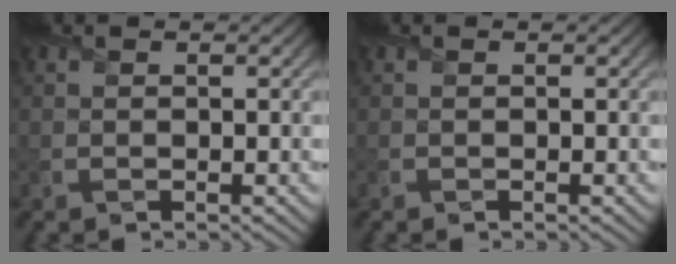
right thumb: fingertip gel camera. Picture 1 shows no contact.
{"total": 0.0}